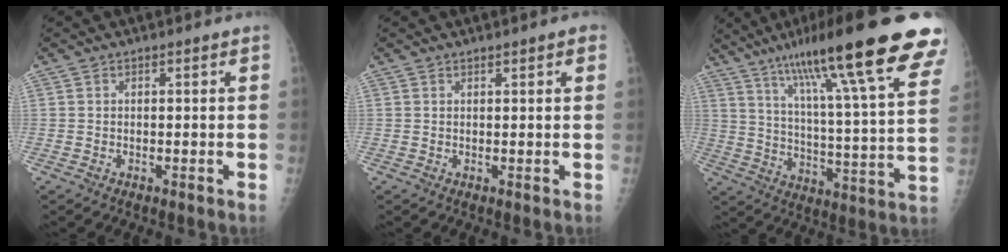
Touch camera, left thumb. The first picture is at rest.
{"total": 2.0, "force": [1.2, 0.4, 1.5], "torque": [-0.019, -0.003, 0.015]}
{"total": 28.0, "force": [18.0, 3.6, 21.2], "torque": [-0.318, -0.039, 0.270]}